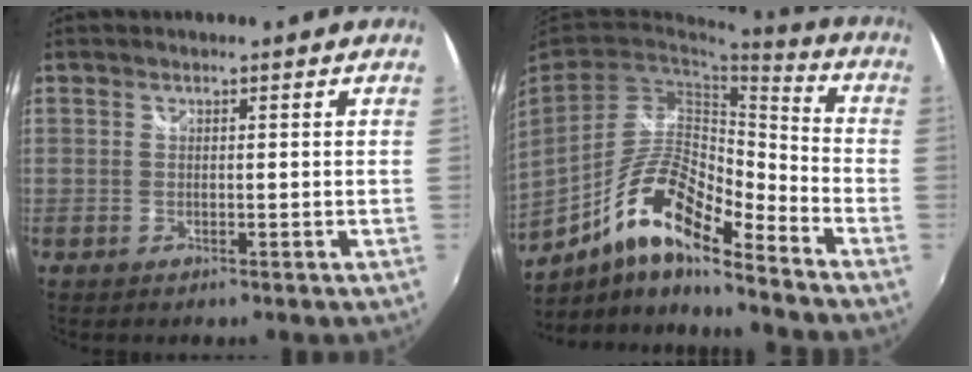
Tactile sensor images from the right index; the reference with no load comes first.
{"total": 15.6, "force": [-9.7, 3.9, 11.6], "torque": [-0.216, -0.003, -0.187]}